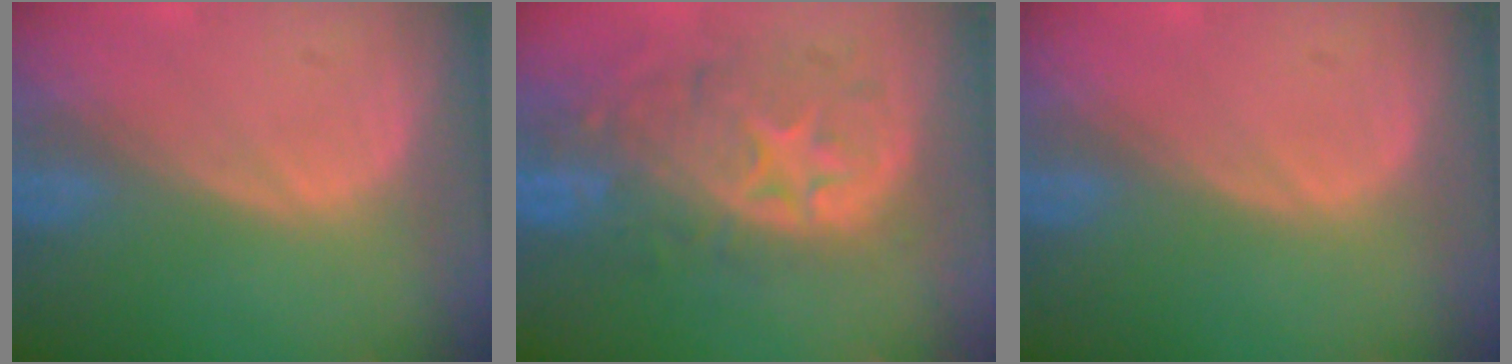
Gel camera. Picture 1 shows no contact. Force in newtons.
{"total": 11.1, "press": 9.8, "slide": 5.2}
{"total": 0.0}